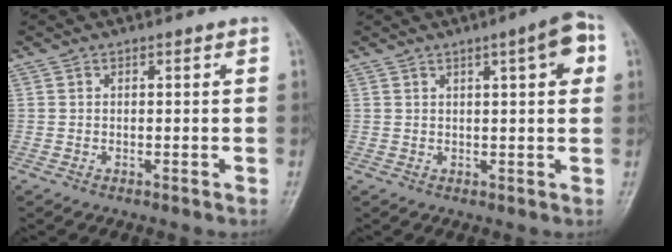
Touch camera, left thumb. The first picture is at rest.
{"total": 5.8, "force": [2.1, 1.2, 5.3], "torque": [-0.066, 0.003, 0.025]}